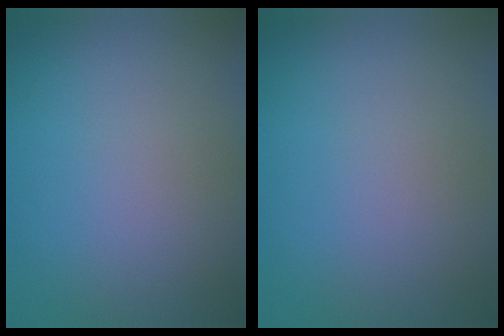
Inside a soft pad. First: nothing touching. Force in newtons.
{"total": 0.0}